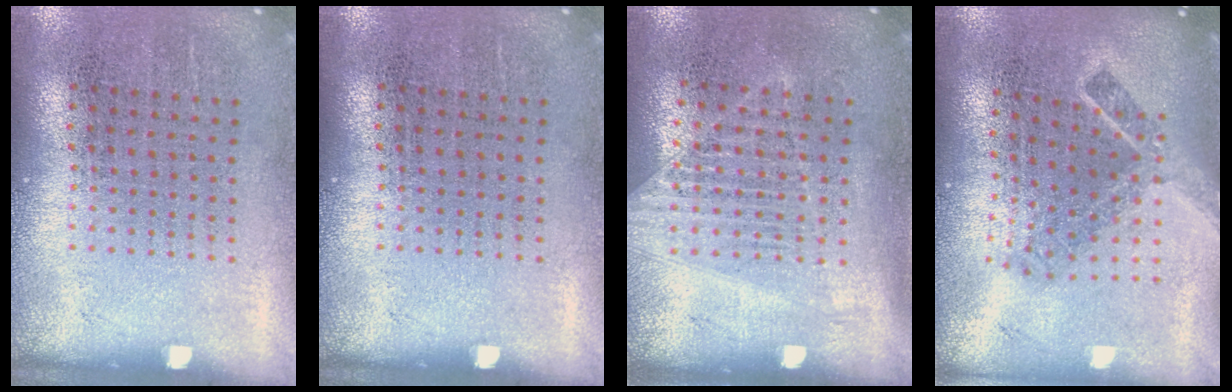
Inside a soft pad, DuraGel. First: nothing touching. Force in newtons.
{"total": 0.0}
{"total": 1.3, "press": 1.2, "slide": 0.5}
{"total": 2.2, "press": 1.5, "slide": 1.6}